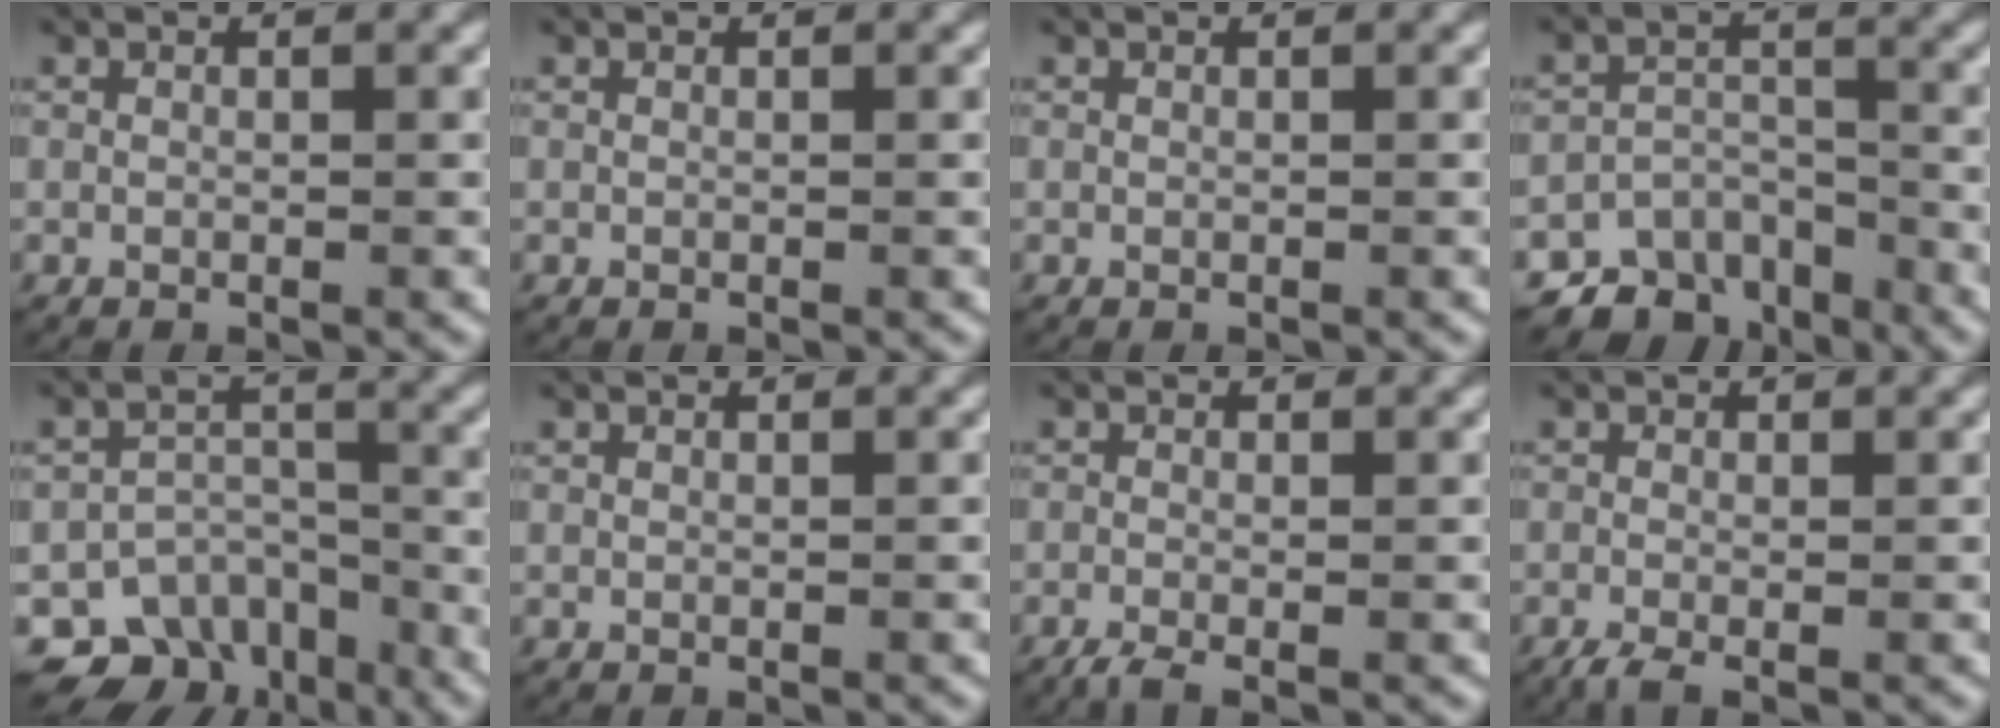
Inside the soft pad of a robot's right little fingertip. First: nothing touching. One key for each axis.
{"total": 0.0}
{"total": 0.0}
{"total": 9.3, "fx": -5.9, "fy": 6.2, "fz": 3.4, "tx": -0.064, "ty": -0.019, "tz": -0.102}
{"total": 11.8, "fx": -5.8, "fy": 9.2, "fz": 4.8, "tx": -0.094, "ty": -0.030, "tz": -0.100}
{"total": 0.0}
{"total": 2.1, "fx": -1.6, "fy": 0.5, "fz": 1.2, "tx": -0.025, "ty": -0.009, "tz": -0.025}
{"total": 2.0, "fx": -1.4, "fy": 0.6, "fz": 1.3, "tx": -0.029, "ty": -0.010, "tz": -0.022}